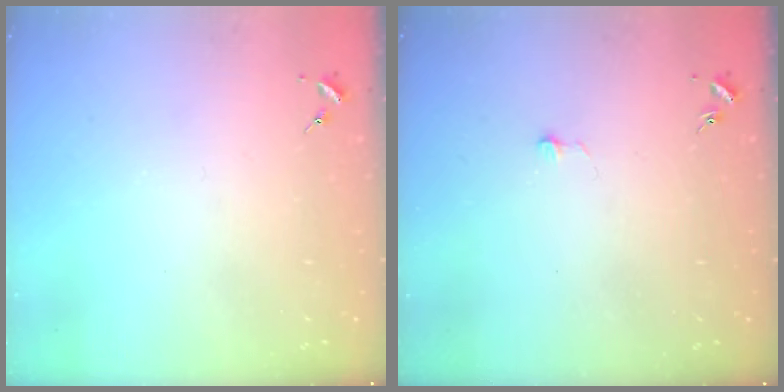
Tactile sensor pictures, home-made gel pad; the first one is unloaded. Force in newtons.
{"total": 2.9, "press": 2.9, "slide": 0.2}